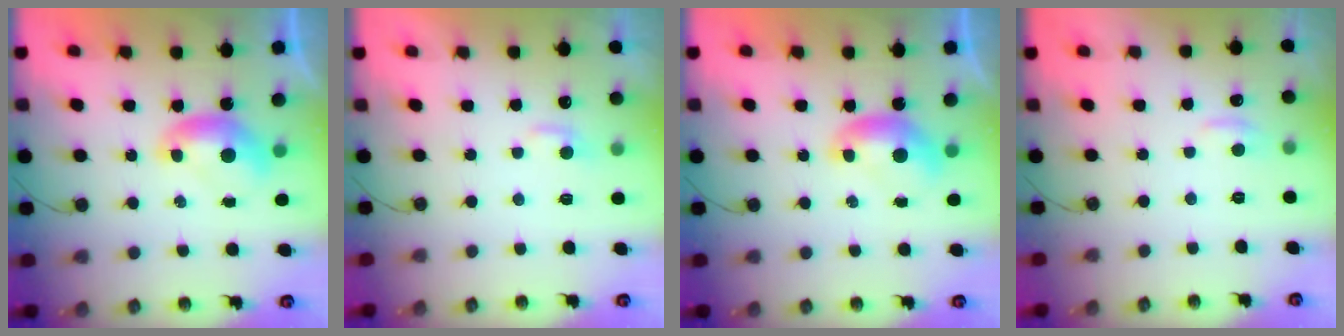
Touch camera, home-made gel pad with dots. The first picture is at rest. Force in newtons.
{"total": 1.3, "press": 1.2, "slide": 0.5}
{"total": 0.0}
{"total": 1.2, "press": 1.0, "slide": 0.7}